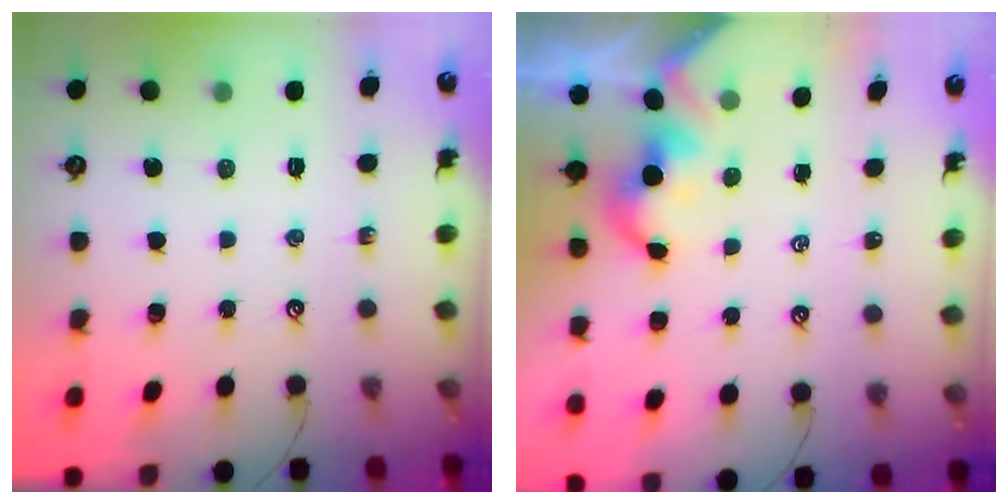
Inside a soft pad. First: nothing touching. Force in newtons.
{"total": 2.0, "press": 1.9, "slide": 0.4}